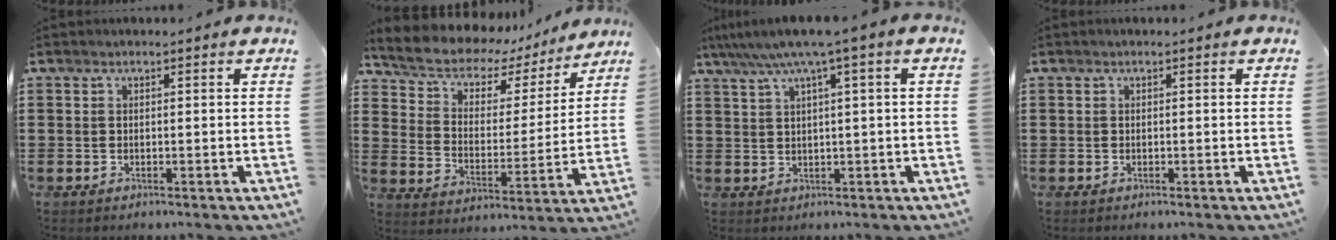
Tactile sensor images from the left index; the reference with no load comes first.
{"total": 6.7, "force": [5.8, 3.0, 1.3], "torque": [-0.053, -0.043, 0.097]}
{"total": 4.9, "force": [2.2, -0.4, 4.3], "torque": [-0.088, -0.008, 0.033]}
{"total": 0.0}